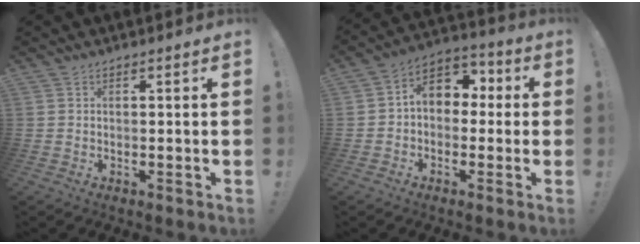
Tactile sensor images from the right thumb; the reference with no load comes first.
{"total": 8.0, "force": [0.8, 6.4, 4.7], "torque": [-0.066, 0.010, 0.020]}